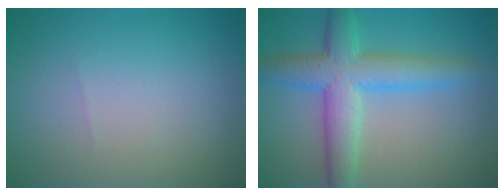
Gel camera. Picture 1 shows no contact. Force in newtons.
{"total": 6.3, "press": 6.3, "slide": 0.1}